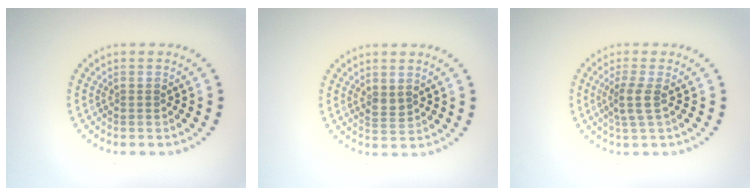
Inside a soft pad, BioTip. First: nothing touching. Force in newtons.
{"total": 1.2, "press": 1.2, "slide": 0.4}
{"total": 1.9, "press": 1.6, "slide": 1.1}